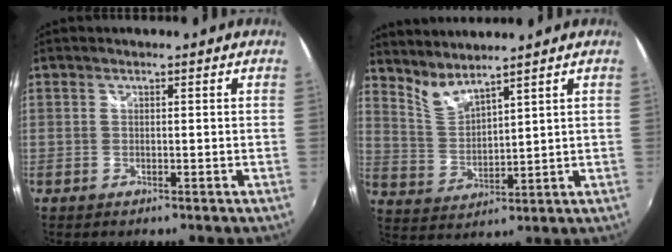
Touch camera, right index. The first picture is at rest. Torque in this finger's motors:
{"motor_torque": [-0.06, 0.47, -0.01, 0.00]}